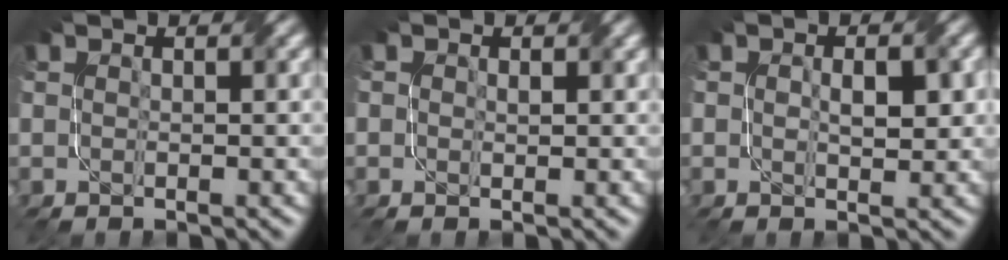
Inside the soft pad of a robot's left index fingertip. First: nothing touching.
{"total": 0.8, "force": [0.3, 0.6, 0.5], "torque": [-0.003, -0.001, 0.004]}
{"total": 2.5, "force": [0.3, 1.2, 2.2], "torque": [-0.036, -0.002, 0.005]}